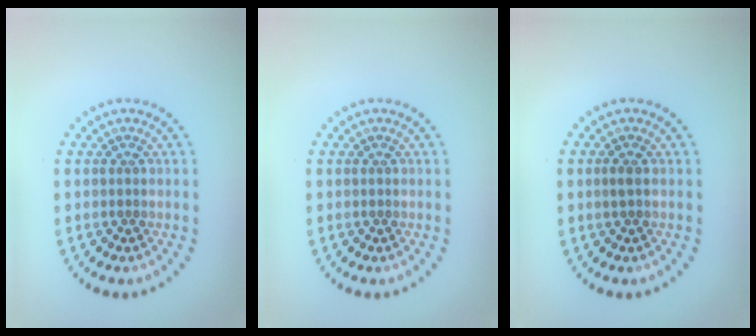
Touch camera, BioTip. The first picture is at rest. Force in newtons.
{"total": 0.0}
{"total": 0.8, "press": 0.7, "slide": 0.3}